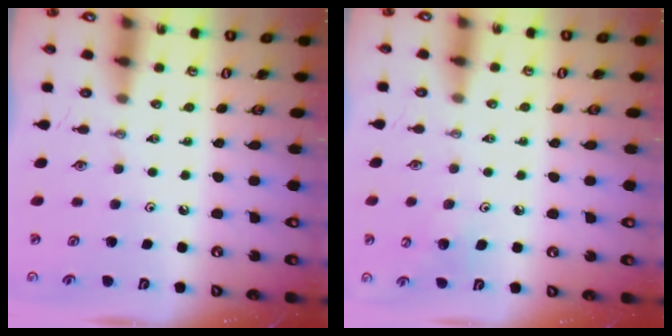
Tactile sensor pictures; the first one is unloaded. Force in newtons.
{"total": 8.2, "press": 8.0, "slide": 1.6}